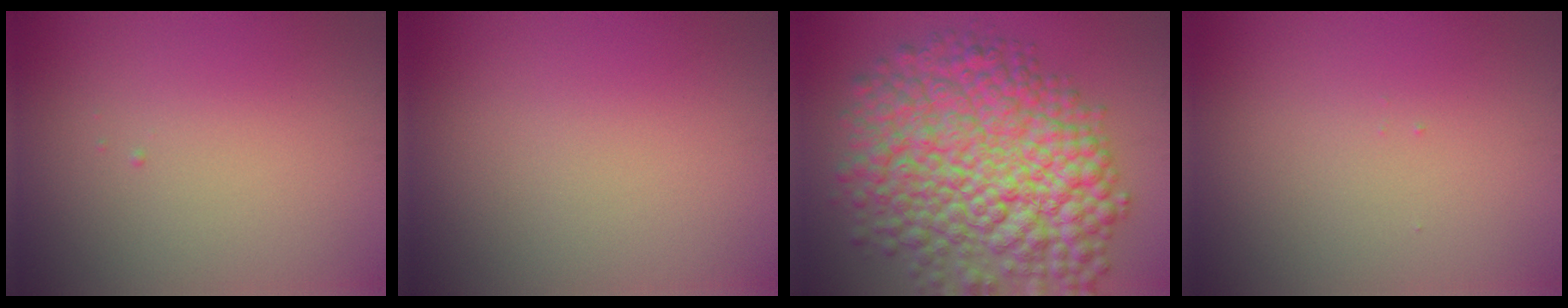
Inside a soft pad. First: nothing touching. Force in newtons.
{"total": 0.0}
{"total": 13.9, "press": 13.9, "slide": 0.3}
{"total": 0.0}